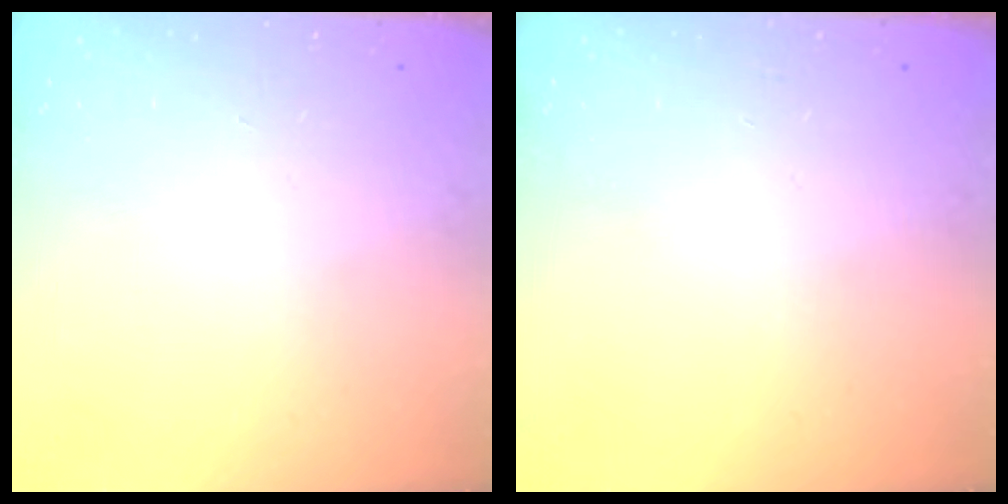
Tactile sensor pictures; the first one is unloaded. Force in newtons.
{"total": 0.0}